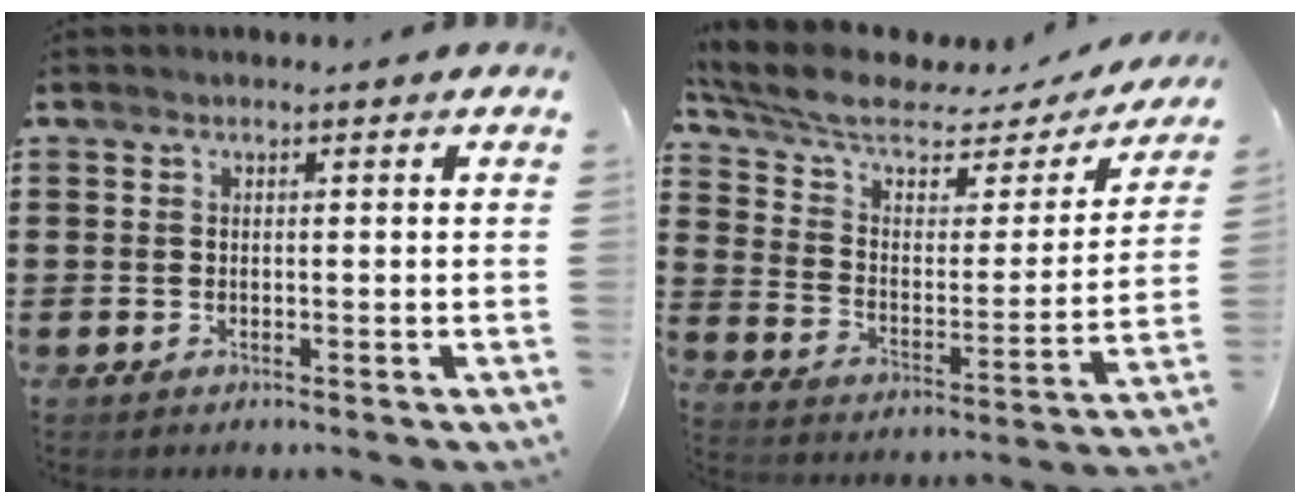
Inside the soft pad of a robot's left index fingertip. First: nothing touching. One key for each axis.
{"total": 7.4, "fx": 5.6, "fy": 2.8, "fz": 4.0, "tx": -0.105, "ty": -0.034, "tz": 0.095}